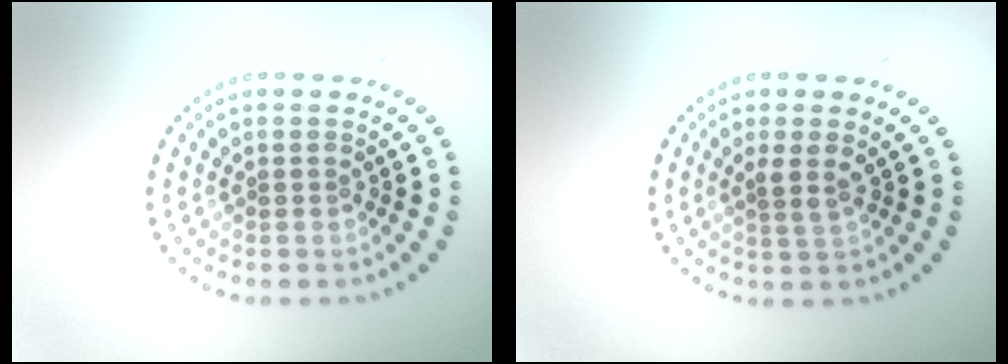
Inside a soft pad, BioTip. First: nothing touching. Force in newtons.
{"total": 1.6, "press": 1.2, "slide": 1.0}